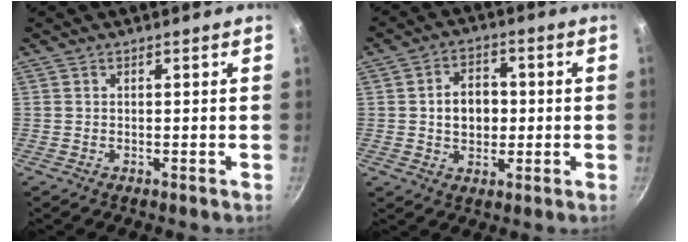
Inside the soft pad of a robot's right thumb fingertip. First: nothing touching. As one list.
[{"total": 8.0, "force": [0.1, 5.9, 5.3], "torque": [-0.057, 0.010, -0.001]}]